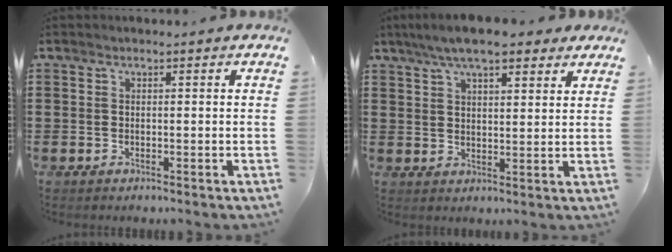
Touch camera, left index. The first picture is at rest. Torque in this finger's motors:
{"motor_torque": [2.14, 0.00, 0.83, 0.21]}